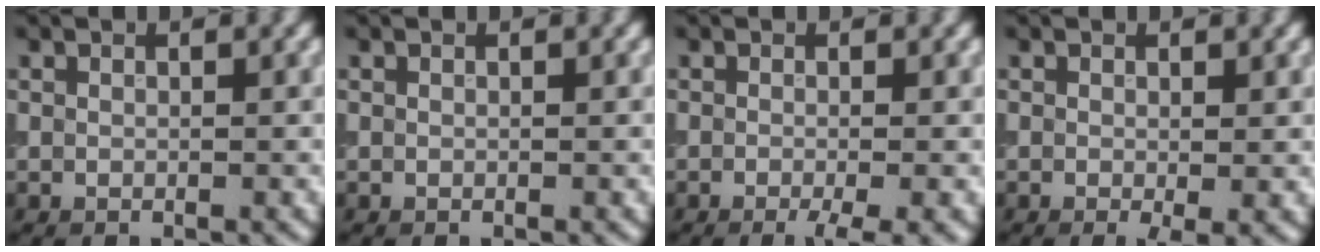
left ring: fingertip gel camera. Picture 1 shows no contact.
{"total": 0.0}
{"total": 2.3, "force": [-1.2, 0.3, 2.0], "torque": [-0.031, -0.007, -0.019]}
{"total": 1.4, "force": [-0.2, 0.5, 1.3], "torque": [-0.020, -0.008, -0.003]}